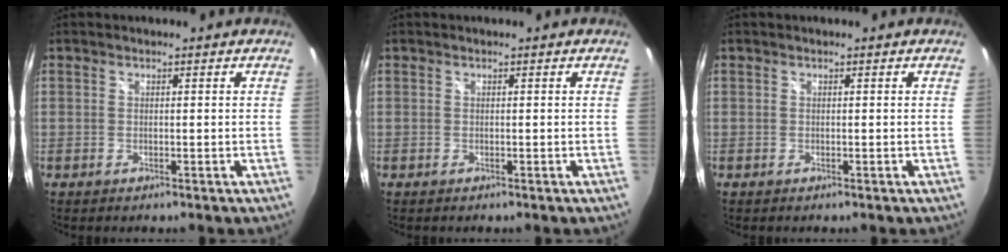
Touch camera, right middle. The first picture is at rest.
{"total": 0.0}
{"total": 0.0}